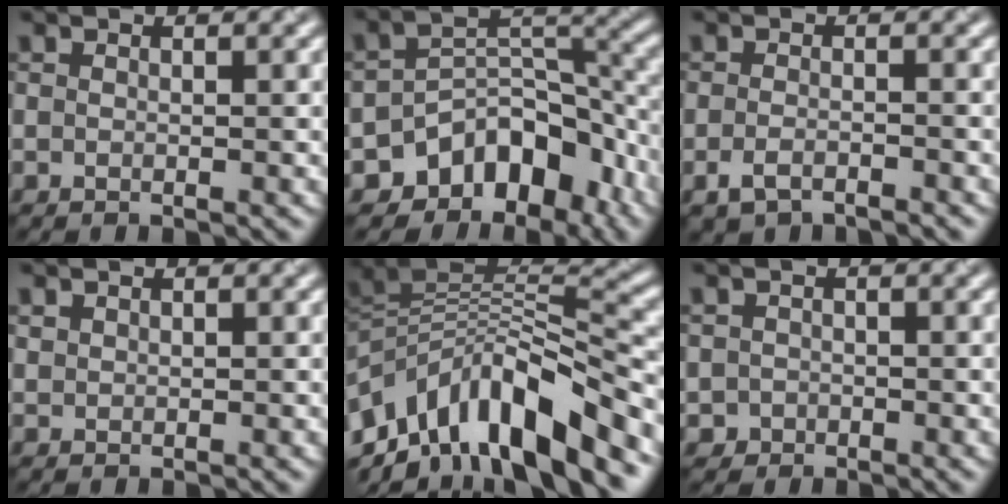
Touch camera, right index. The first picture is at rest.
{"total": 8.6, "force": [-5.6, 5.3, 3.8], "torque": [-0.034, -0.010, -0.088]}
{"total": 2.1, "force": [-1.5, 0.7, 1.3], "torque": [-0.026, -0.006, -0.032]}
{"total": 0.6, "force": [0.5, 0.4, 0.0], "torque": [-0.001, -0.002, 0.014]}
{"total": 11.6, "force": [-5.2, 4.9, 9.2], "torque": [-0.161, 0.018, -0.090]}
{"total": 1.1, "force": [-0.4, 1.0, -0.2], "torque": [0.017, -0.001, -0.009]}